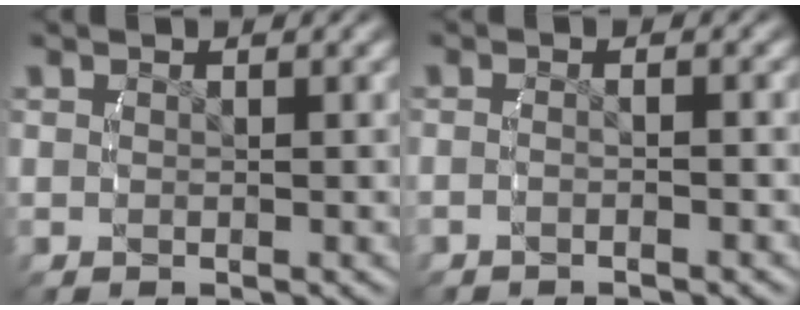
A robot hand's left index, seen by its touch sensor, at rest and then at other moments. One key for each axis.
{"total": 1.6, "fx": -1.2, "fy": 0.2, "fz": 1.1, "tx": -0.021, "ty": 0.005, "tz": -0.025}